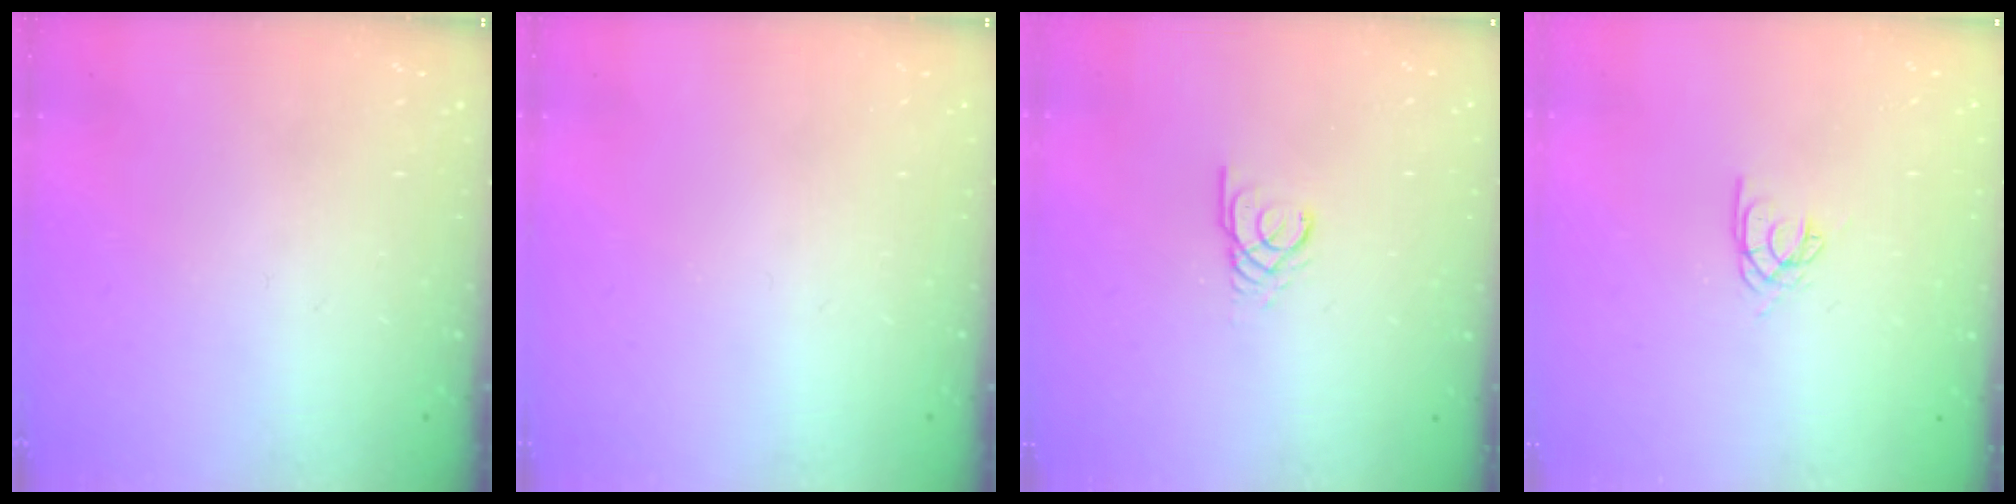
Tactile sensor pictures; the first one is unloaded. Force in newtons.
{"total": 0.0}
{"total": 2.4, "press": 2.4, "slide": 0.4}
{"total": 3.4, "press": 3.4, "slide": 0.2}